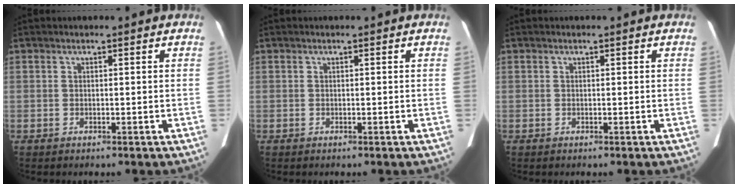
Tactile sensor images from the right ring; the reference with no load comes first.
{"total": 0.0}
{"total": 0.0}